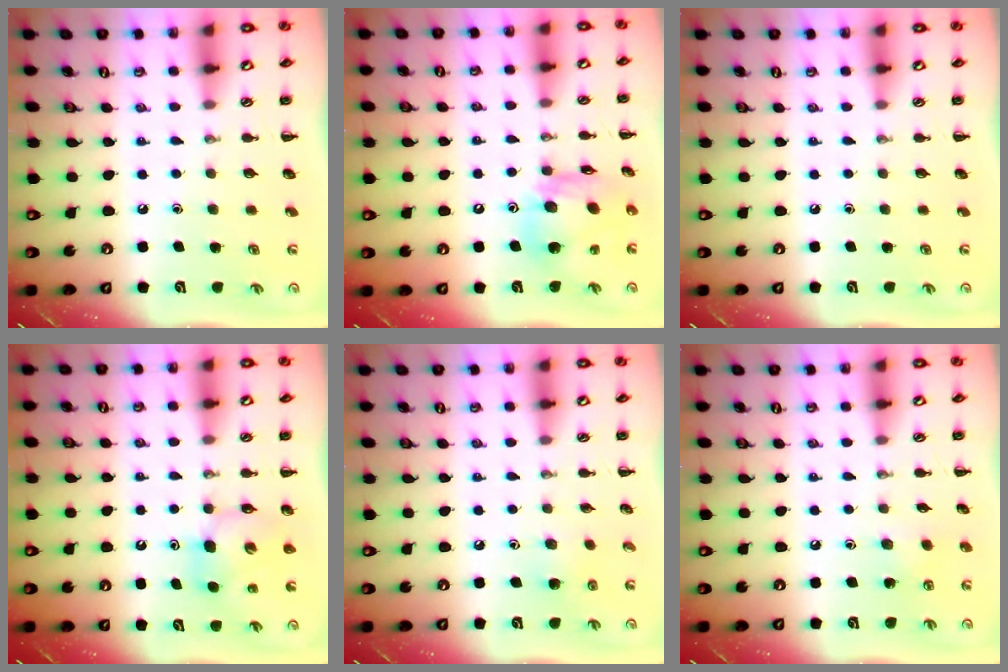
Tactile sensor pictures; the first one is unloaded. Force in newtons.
{"total": 14.8, "press": 14.5, "slide": 2.7}
{"total": 0.0}
{"total": 6.5, "press": 6.5, "slide": 1.0}
{"total": 4.9, "press": 4.7, "slide": 1.2}
{"total": 4.3, "press": 4.1, "slide": 1.3}